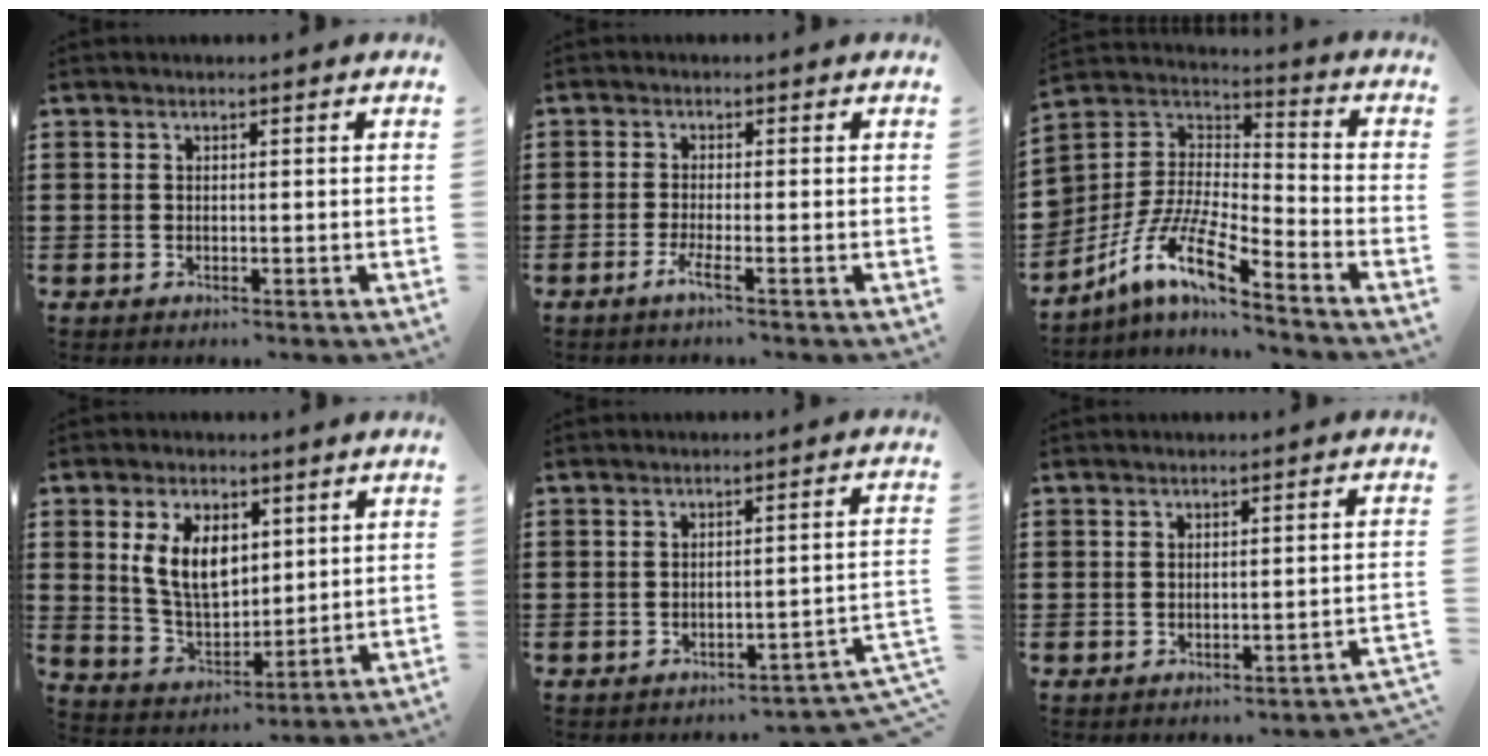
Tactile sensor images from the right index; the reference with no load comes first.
{"total": 2.7, "force": [-1.7, -0.3, 2.1], "torque": [-0.049, -0.011, -0.037]}
{"total": 9.6, "force": [-7.1, 1.9, 6.1], "torque": [-0.138, -0.010, -0.147]}
{"total": 8.6, "force": [2.6, 5.2, 6.3], "torque": [-0.143, 0.008, 0.043]}
{"total": 2.9, "force": [-2.5, -0.2, 1.4], "torque": [-0.027, -0.008, -0.054]}
{"total": 1.2, "force": [-1.0, -0.1, 0.7], "torque": [-0.015, -0.003, -0.020]}